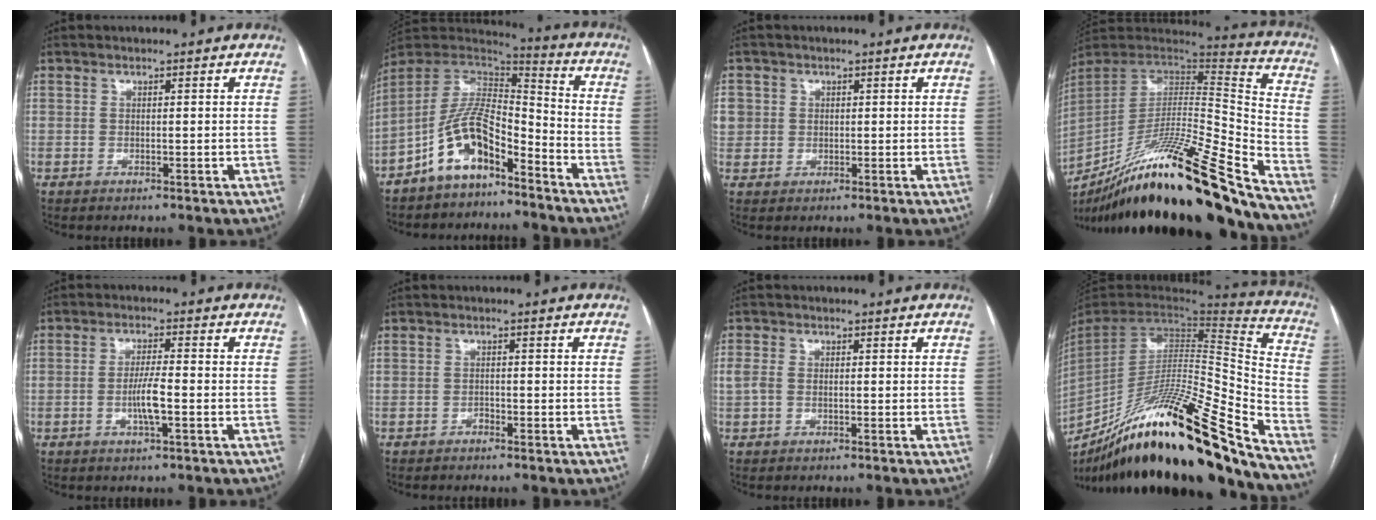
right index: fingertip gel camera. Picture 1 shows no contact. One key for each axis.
{"total": 11.0, "fx": -7.4, "fy": 3.5, "fz": 7.3, "tx": -0.146, "ty": 0.028, "tz": -0.140}
{"total": 5.9, "fx": 1.0, "fy": 5.6, "fz": 1.6, "tx": -0.057, "ty": 0.018, "tz": 0.028}
{"total": 31.7, "fx": -23.3, "fy": 1.7, "fz": 21.4, "tx": -0.320, "ty": -0.044, "tz": -0.389}
{"total": 4.5, "fx": -1.3, "fy": 0.4, "fz": 4.3, "tx": -0.087, "ty": -0.003, "tz": -0.024}
{"total": 0.8, "fx": -0.8, "fy": 0.3, "fz": 0.2, "tx": 0.001, "ty": 0.002, "tz": -0.015}
{"total": 2.8, "fx": -0.2, "fy": 2.0, "fz": 1.9, "tx": -0.060, "ty": 0.014, "tz": -0.003}
{"total": 33.7, "fx": -24.2, "fy": 2.5, "fz": 23.2, "tx": -0.349, "ty": -0.053, "tz": -0.399}